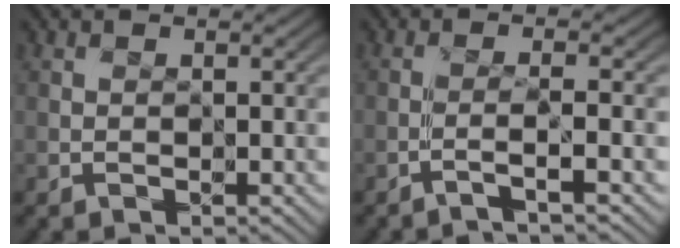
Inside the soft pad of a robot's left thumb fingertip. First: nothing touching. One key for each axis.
{"total": 2.1, "fx": -1.4, "fy": -0.5, "fz": 1.5, "tx": -0.024, "ty": 0.009, "tz": -0.046}